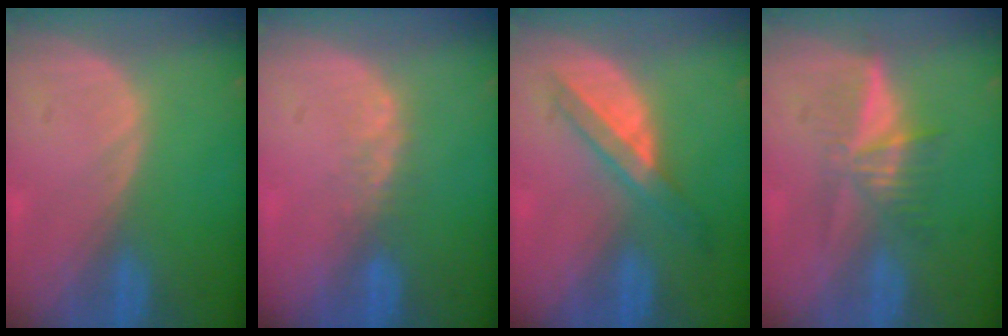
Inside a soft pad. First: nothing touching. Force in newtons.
{"total": 2.5, "press": 1.9, "slide": 1.5}
{"total": 6.0, "press": 5.5, "slide": 2.5}
{"total": 5.1, "press": 4.9, "slide": 1.5}